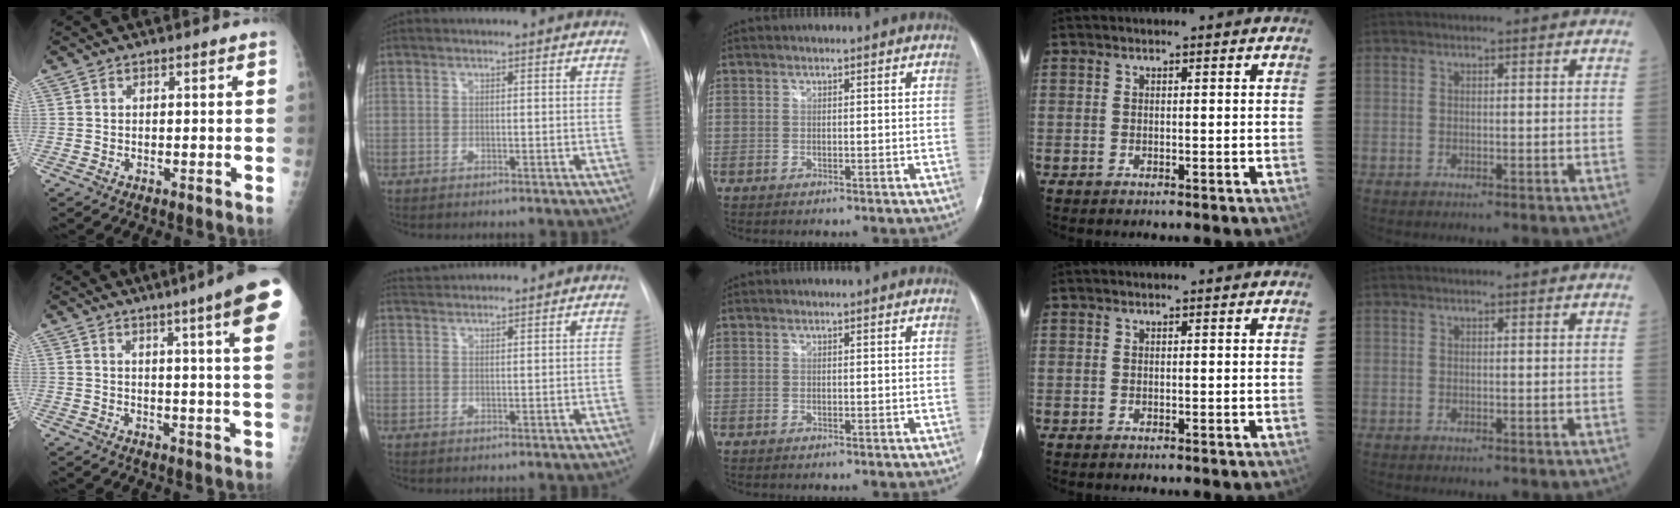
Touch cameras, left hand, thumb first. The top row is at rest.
{"thumb": {"total": 14.6, "force": [8.2, 0.0, 12.0], "torque": [-0.149, -0.027, 0.085]}, "index": {"total": 3.4, "force": [3.4, 0.0, 0.5], "torque": [-0.012, 0.027, 0.065]}}